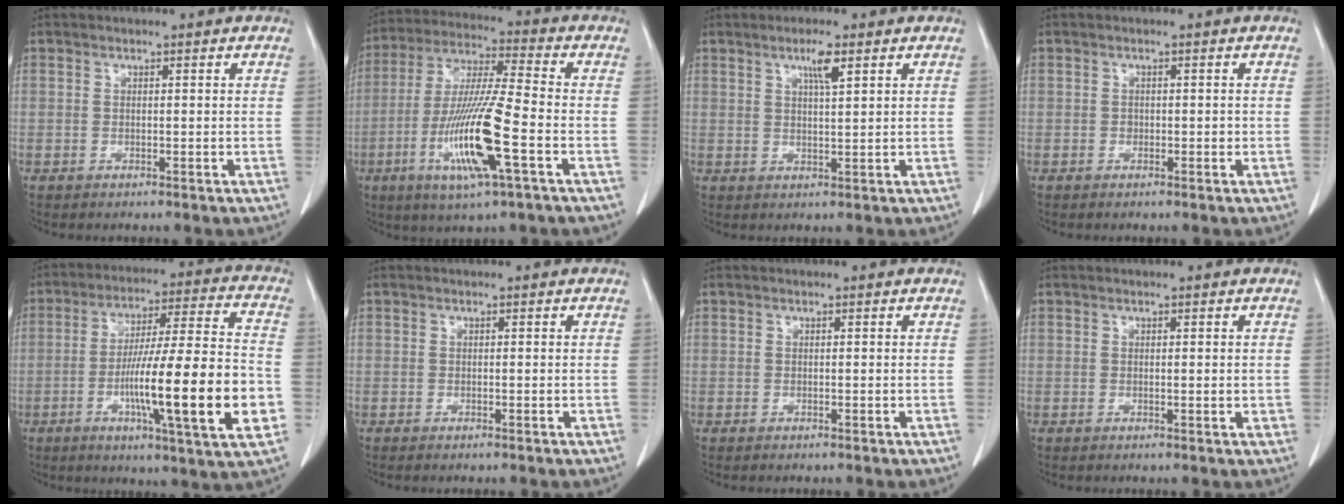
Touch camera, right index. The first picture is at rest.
{"total": 15.4, "force": [-5.0, 0.7, 14.6], "torque": [-0.295, -0.018, -0.095]}
{"total": 3.4, "force": [1.9, 0.1, 2.8], "torque": [-0.052, -0.002, 0.033]}
{"total": 1.0, "force": [-0.2, 0.8, 0.6], "torque": [-0.008, 0.002, -0.003]}
{"total": 20.6, "force": [-5.1, 0.8, 19.9], "torque": [-0.298, -0.007, -0.080]}
{"total": 0.5, "force": [-0.5, 0.0, 0.3], "torque": [-0.007, -0.002, -0.007]}
{"total": 0.0}
{"total": 1.1, "force": [0.0, 0.2, 1.0], "torque": [-0.013, -0.003, 0.001]}